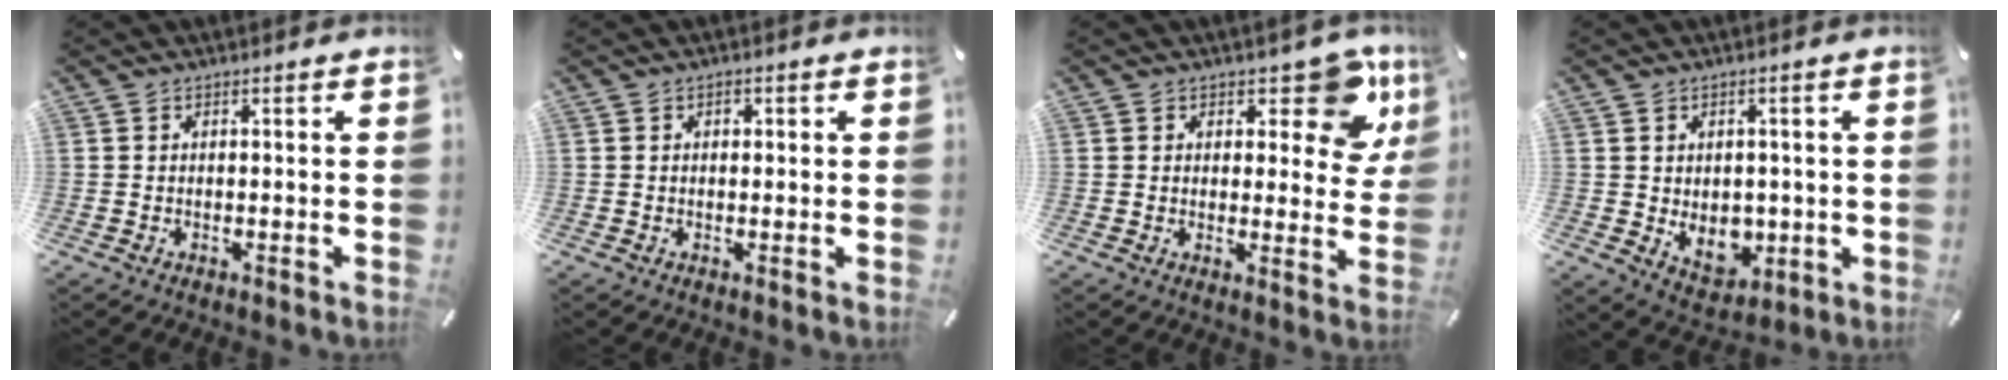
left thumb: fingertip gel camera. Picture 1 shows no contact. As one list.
[{"total": 1.2, "force": [0.2, 1.0, 0.7], "torque": [-0.006, 0.003, 0.000]}, {"total": 10.8, "force": [6.5, 5.6, 6.5], "torque": [-0.063, -0.045, 0.110]}, {"total": 7.5, "force": [-0.9, 6.0, 4.4], "torque": [-0.050, -0.004, -0.015]}]